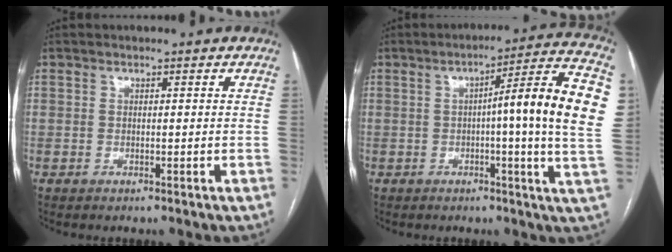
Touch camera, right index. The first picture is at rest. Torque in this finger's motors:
{"motor_torque": [0.60, 0.07, 0.31, 0.09]}